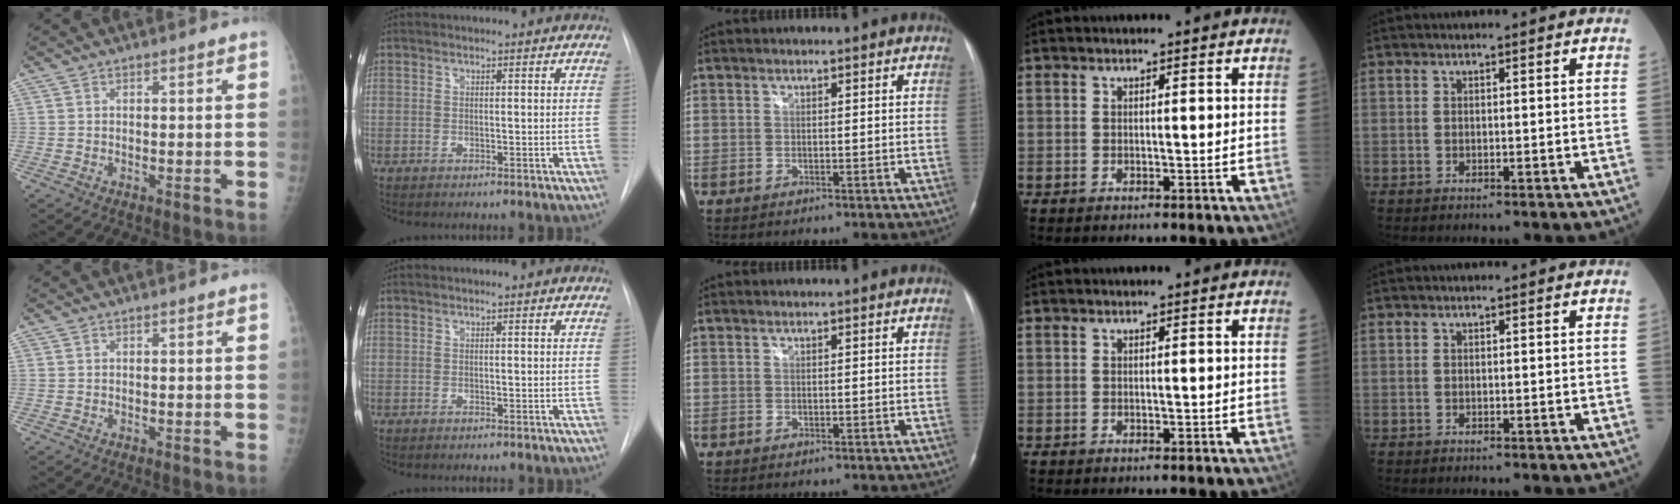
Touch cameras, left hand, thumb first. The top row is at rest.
{}